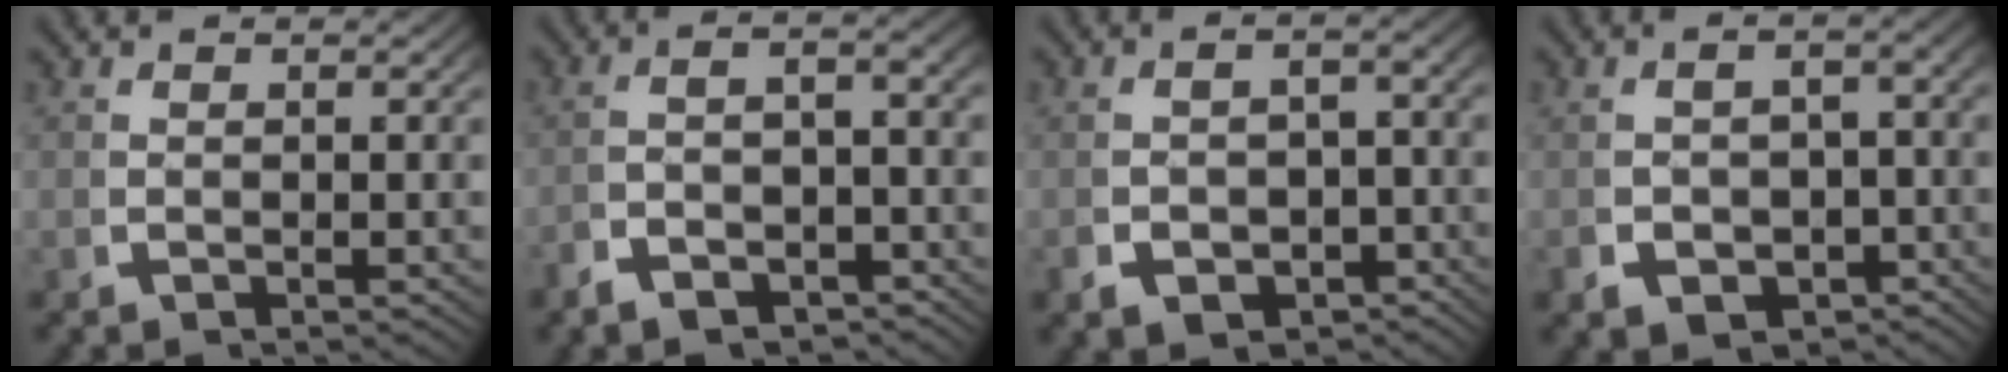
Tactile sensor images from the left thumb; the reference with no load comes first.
{"total": 3.7, "force": [-2.1, 1.6, 2.6], "torque": [-0.043, 0.003, -0.036]}
{"total": 4.5, "force": [-2.1, 2.9, 2.9], "torque": [-0.045, -0.014, -0.026]}
{"total": 5.0, "force": [-2.0, 3.3, 3.2], "torque": [-0.049, -0.020, -0.021]}